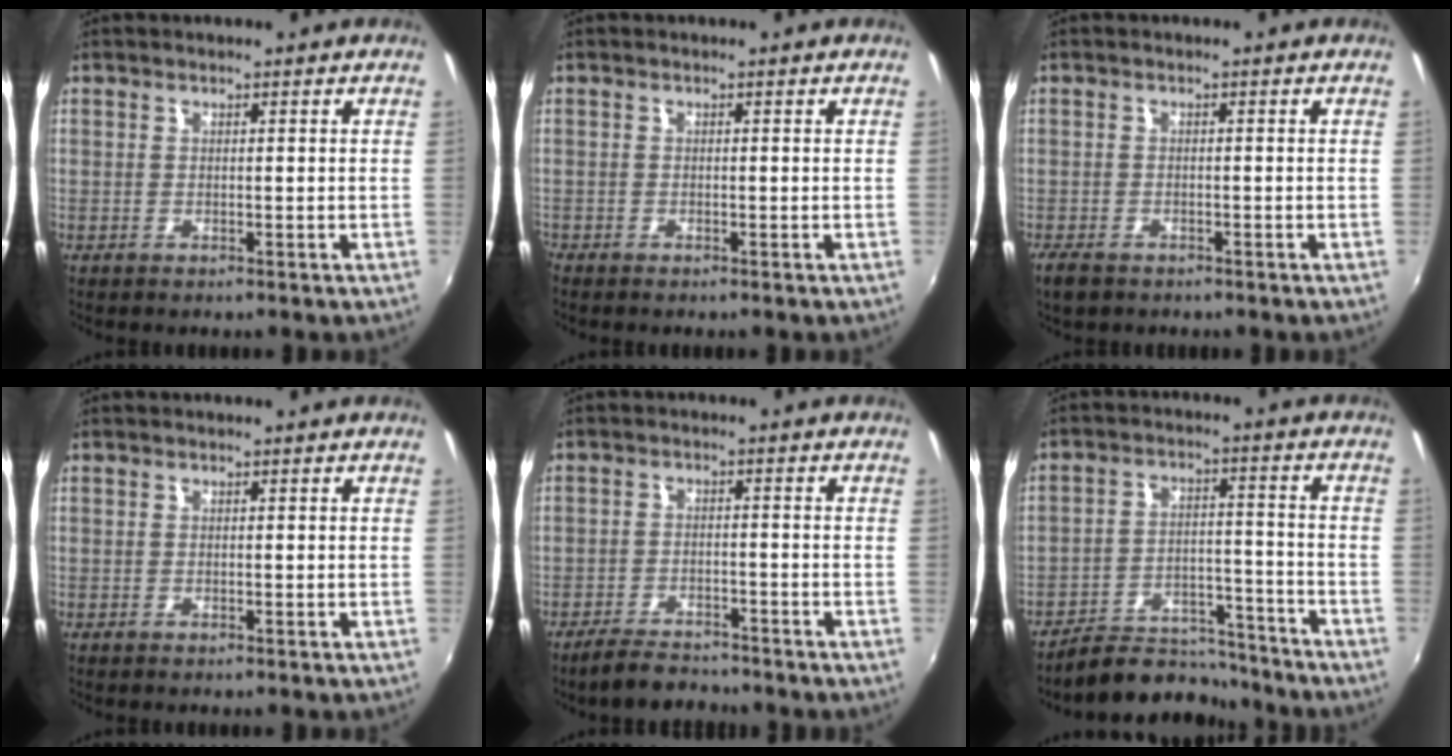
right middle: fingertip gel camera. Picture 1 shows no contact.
{"total": 0.5, "force": [-0.5, 0.1, 0.1], "torque": [-0.002, -0.004, -0.013]}
{"total": 3.3, "force": [-2.5, 1.5, 1.5], "torque": [-0.040, -0.010, -0.045]}
{"total": 0.0}
{"total": 5.9, "force": [-5.4, 1.6, 1.8], "torque": [-0.056, -0.001, -0.088]}
{"total": 12.5, "force": [-11.6, 3.7, 2.6], "torque": [-0.063, 0.021, -0.170]}